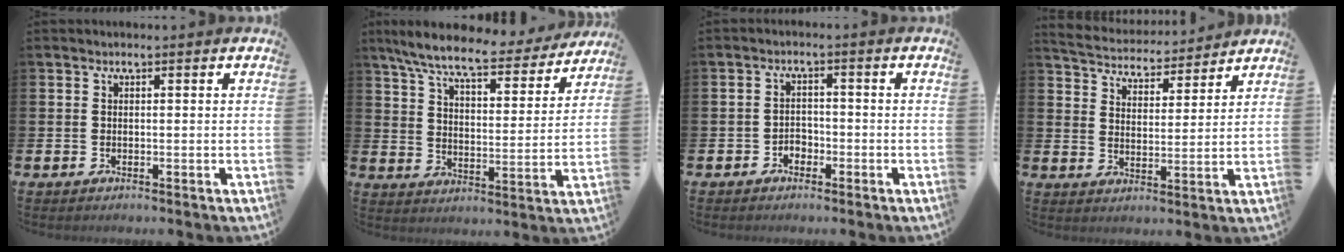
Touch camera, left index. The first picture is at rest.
{"total": 8.7, "force": [7.8, 1.0, 3.6], "torque": [-0.106, -0.043, 0.135]}
{"total": 2.0, "force": [-1.4, 1.3, 0.4], "torque": [-0.010, 0.004, -0.032]}
{"total": 4.9, "force": [4.8, 1.2, 0.0], "torque": [-0.030, -0.036, 0.082]}